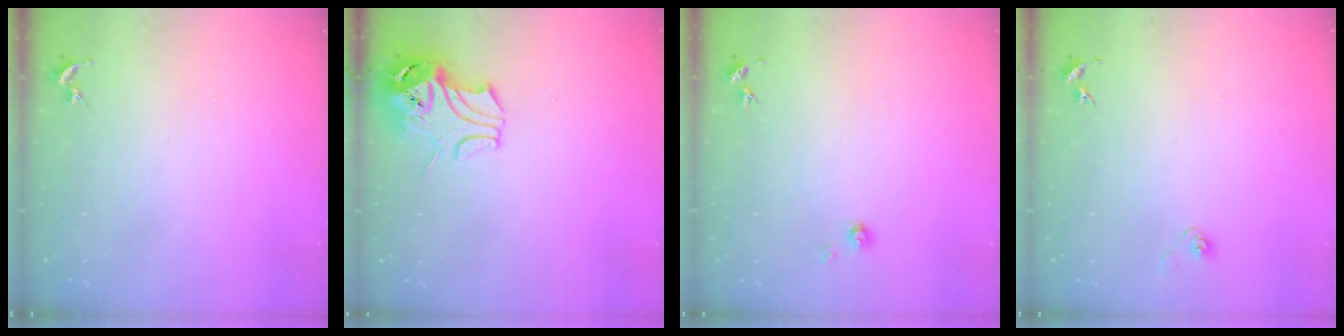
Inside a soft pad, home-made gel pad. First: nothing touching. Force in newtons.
{"total": 9.8, "press": 9.7, "slide": 1.6}
{"total": 3.7, "press": 3.7, "slide": 0.4}
{"total": 2.9, "press": 2.8, "slide": 0.8}